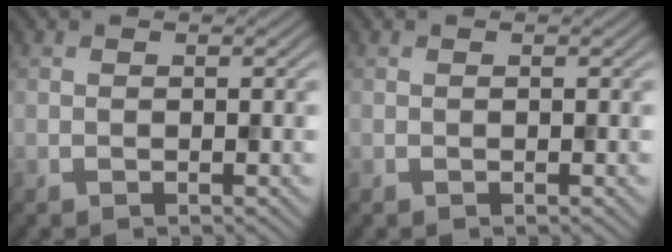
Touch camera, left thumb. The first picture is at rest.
{"total": 0.0}